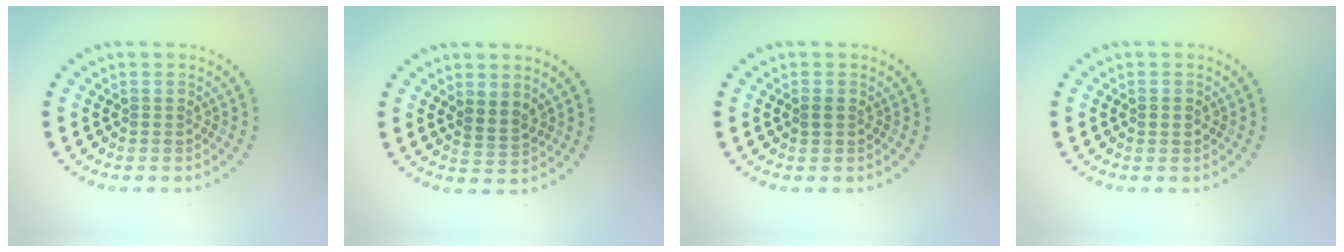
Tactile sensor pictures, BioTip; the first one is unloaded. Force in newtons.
{"total": 1.8, "press": 1.4, "slide": 1.1}
{"total": 0.7, "press": 0.7, "slide": 0.1}
{"total": 1.1, "press": 1.0, "slide": 0.1}